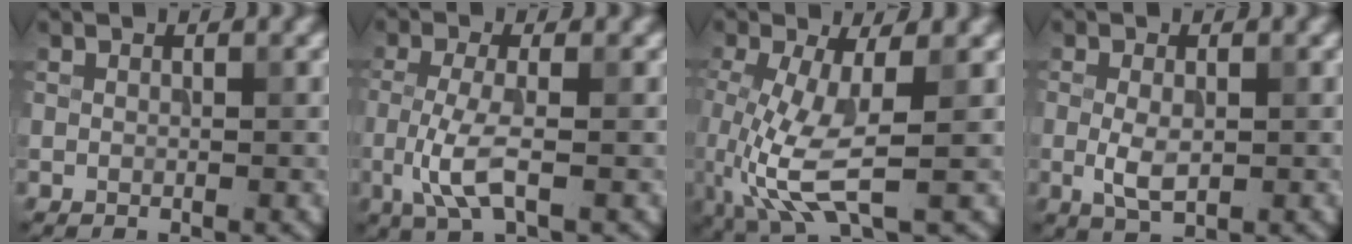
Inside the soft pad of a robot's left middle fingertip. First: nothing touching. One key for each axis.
{"total": 3.7, "fx": -1.0, "fy": 0.7, "fz": 3.4, "tx": -0.086, "ty": -0.003, "tz": -0.024}
{"total": 6.0, "fx": -1.1, "fy": 1.7, "fz": 5.7, "tx": -0.146, "ty": -0.013, "tz": -0.016}
{"total": 2.5, "fx": -0.4, "fy": 1.1, "fz": 2.1, "tx": -0.047, "ty": -0.001, "tz": -0.002}